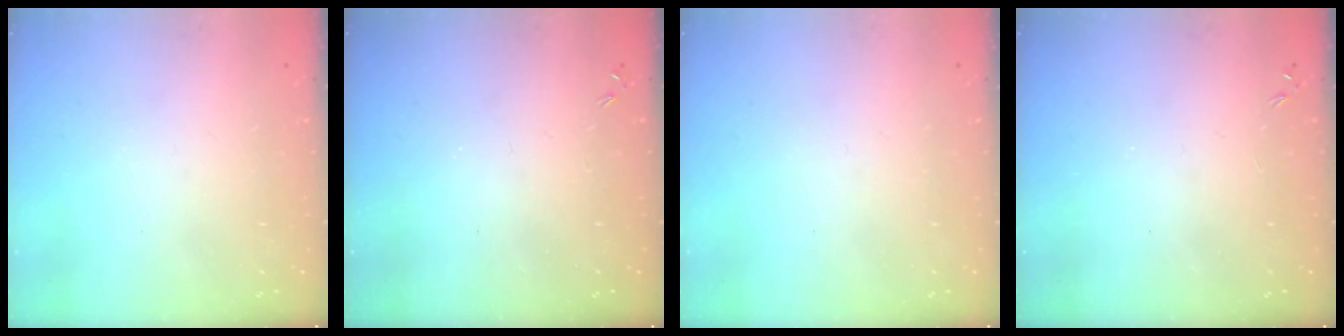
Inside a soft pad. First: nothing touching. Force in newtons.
{"total": 0.0}
{"total": 0.0}
{"total": 0.0}